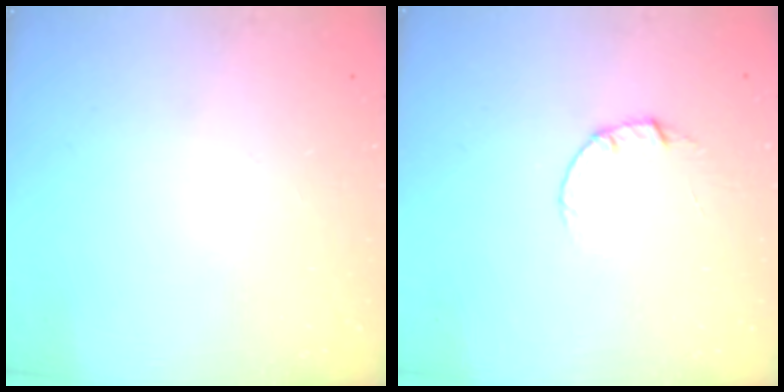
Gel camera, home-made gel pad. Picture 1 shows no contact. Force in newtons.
{"total": 2.0, "press": 2.0, "slide": 0.2}